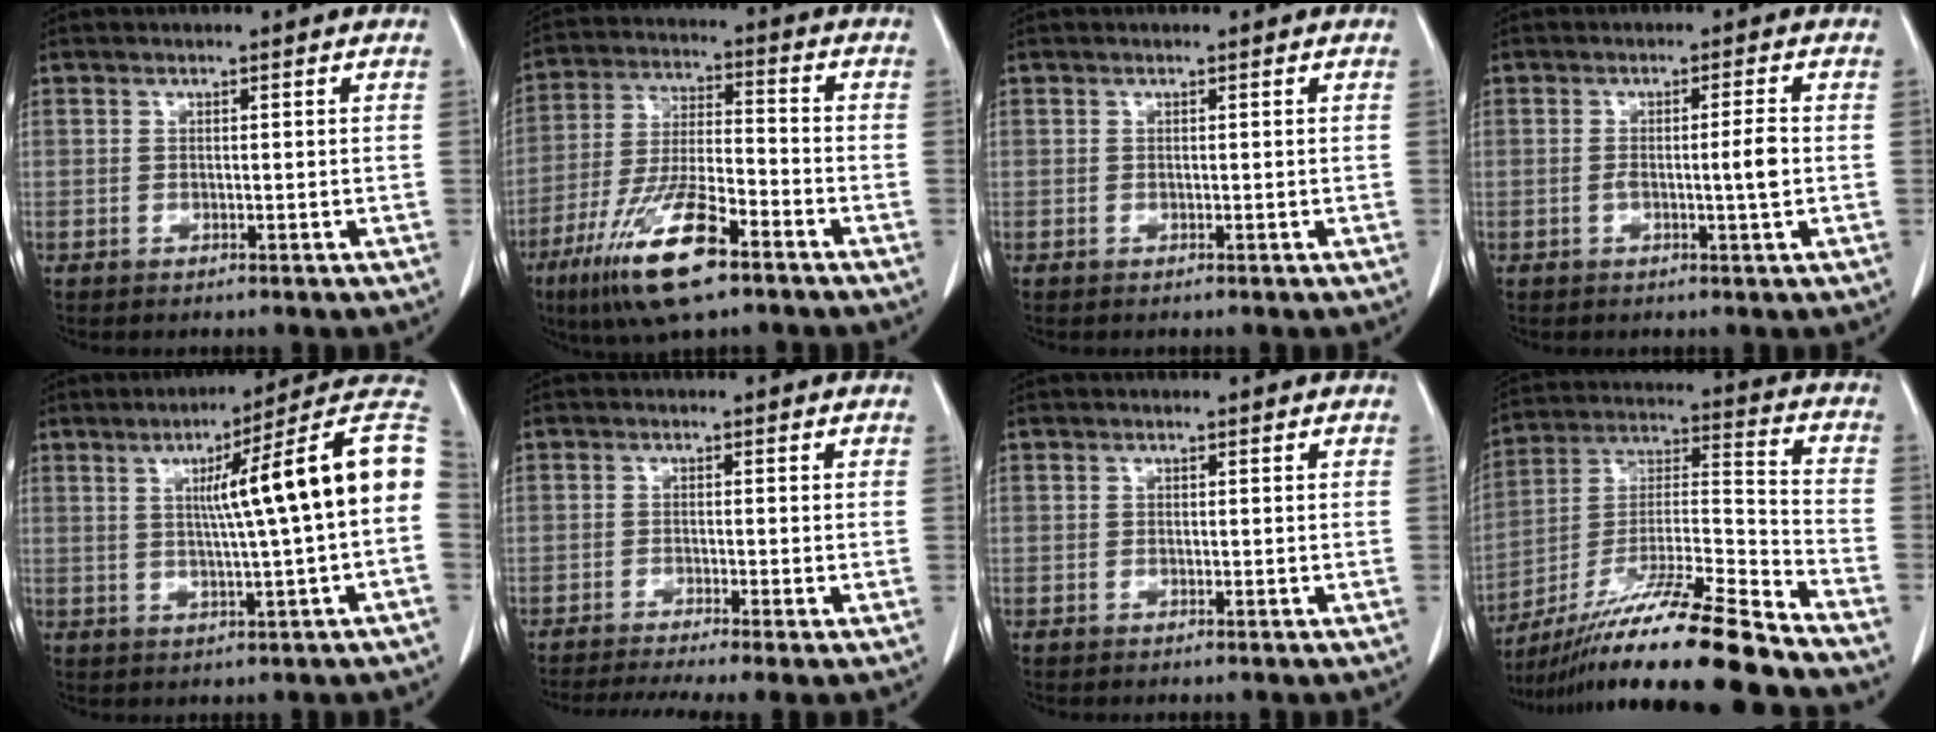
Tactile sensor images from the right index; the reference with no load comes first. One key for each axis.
{"total": 14.2, "fx": -8.4, "fy": 2.7, "fz": 11.1, "tx": -0.227, "ty": -0.021, "tz": -0.151}
{"total": 0.0}
{"total": 3.4, "fx": -0.5, "fy": -0.2, "fz": 3.4, "tx": -0.058, "ty": -0.001, "tz": -0.008}
{"total": 15.5, "fx": 1.8, "fy": -0.9, "fz": 15.4, "tx": -0.207, "ty": 0.028, "tz": 0.017}
{"total": 7.5, "fx": -5.8, "fy": 0.0, "fz": 4.7, "tx": -0.072, "ty": -0.011, "tz": -0.093}
{"total": 0.0}
{"total": 21.4, "fx": -17.2, "fy": -0.6, "fz": 12.8, "tx": -0.228, "ty": -0.017, "tz": -0.309}